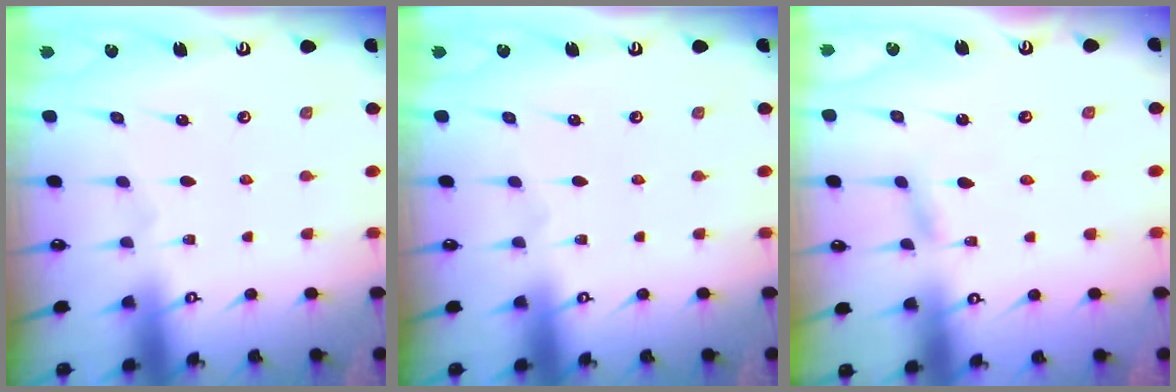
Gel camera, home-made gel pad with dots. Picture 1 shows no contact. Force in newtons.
{"total": 0.0}
{"total": 1.6, "press": 1.5, "slide": 0.1}